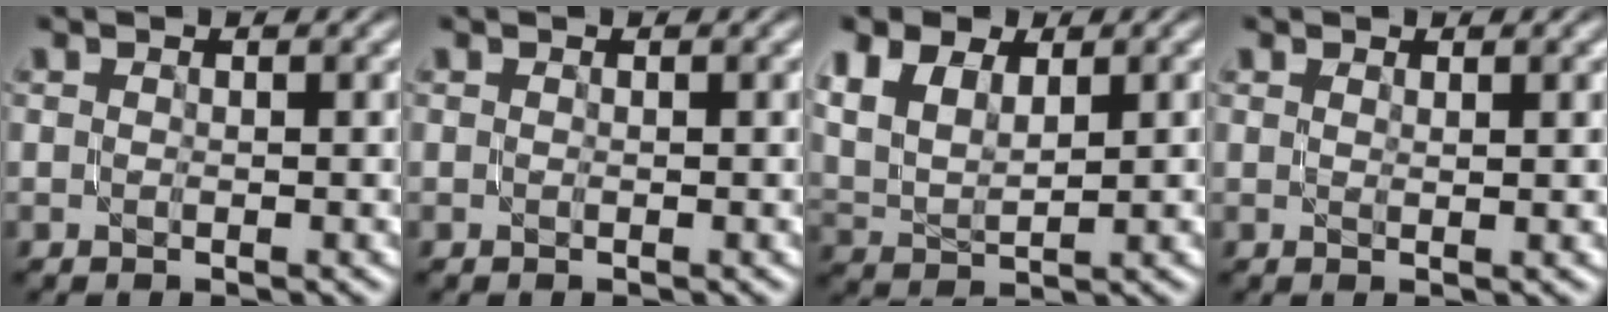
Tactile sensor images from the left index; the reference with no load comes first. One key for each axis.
{"total": 0.0}
{"total": 5.7, "fx": 2.6, "fy": 3.1, "fz": 3.9, "tx": -0.084, "ty": 0.011, "tz": 0.044}
{"total": 1.0, "fx": 0.5, "fy": 0.3, "fz": 0.7, "tx": -0.006, "ty": -0.001, "tz": 0.007}